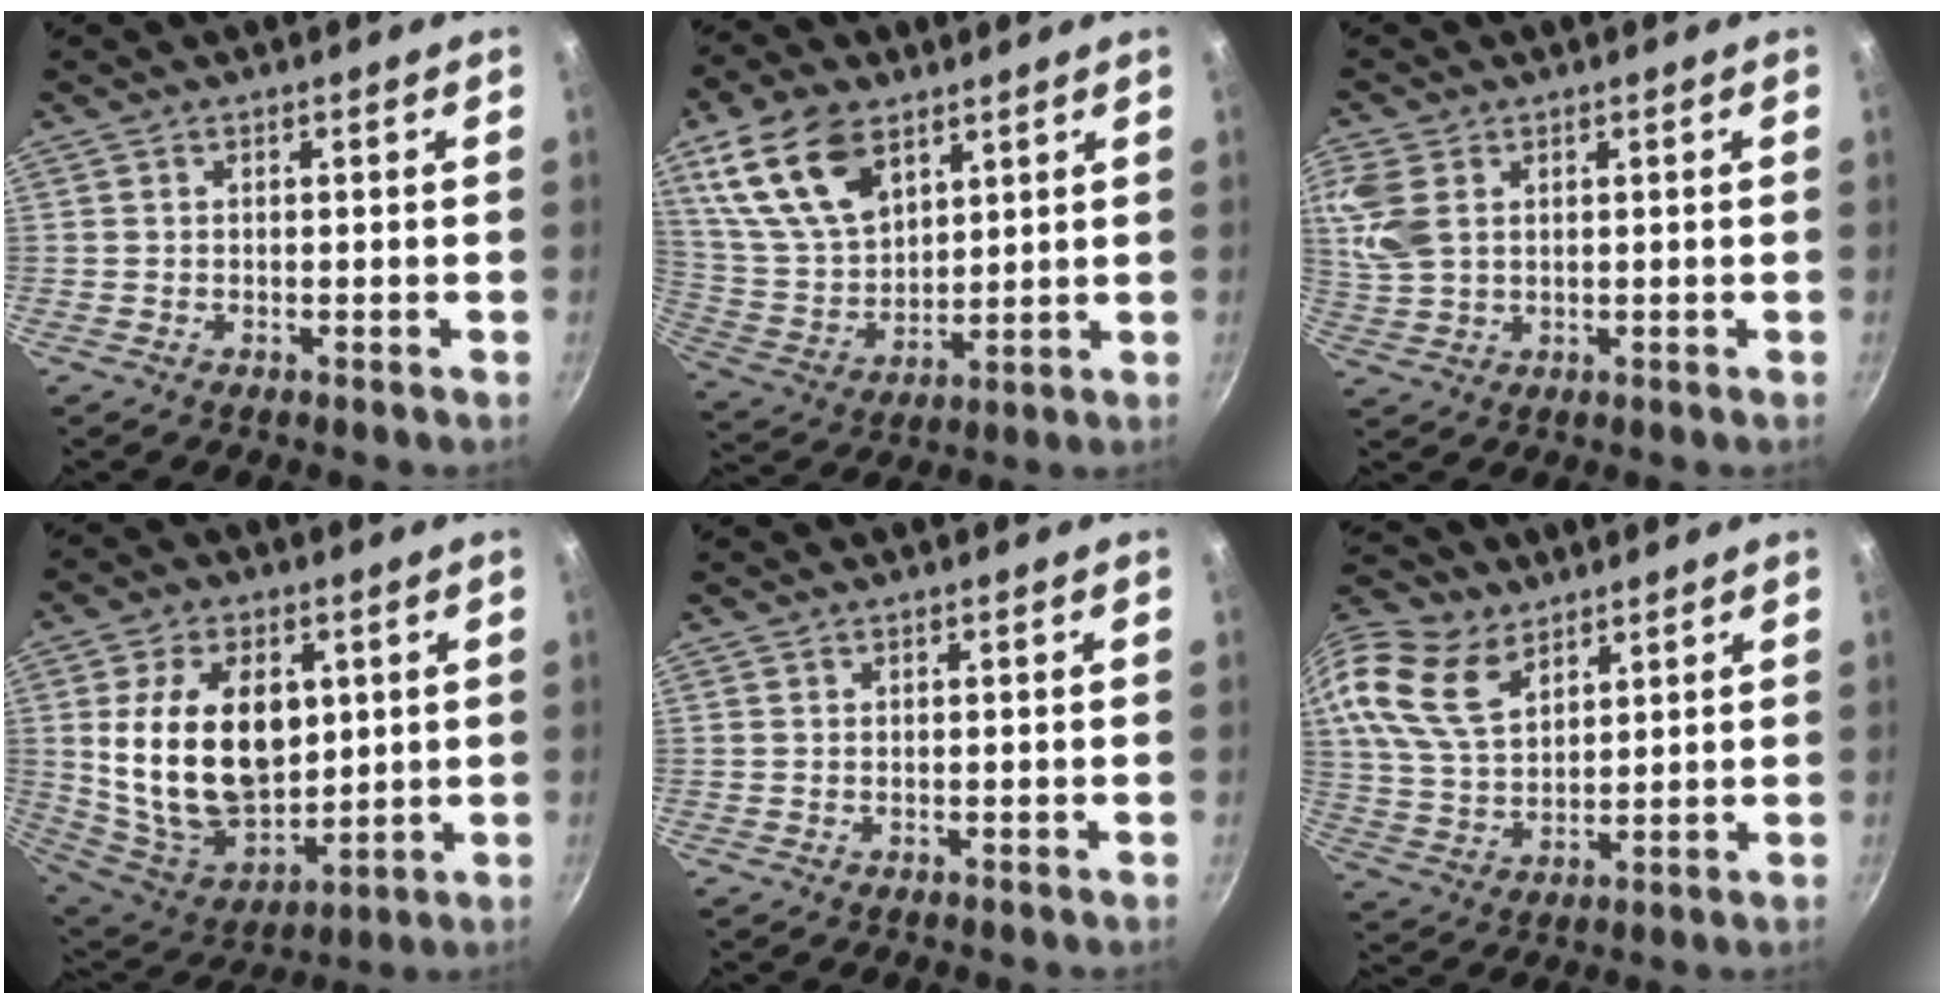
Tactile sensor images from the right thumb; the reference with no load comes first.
{"total": 17.2, "force": [9.1, 10.2, 10.5], "torque": [-0.177, -0.033, 0.186]}
{"total": 8.0, "force": [2.6, 5.4, 5.3], "torque": [-0.114, -0.002, 0.055]}
{"total": 21.1, "force": [3.5, 13.6, 15.8], "torque": [-0.254, -0.026, 0.079]}
{"total": 0.0}
{"total": 17.4, "force": [9.3, 10.9, 9.9], "torque": [-0.193, -0.021, 0.179]}